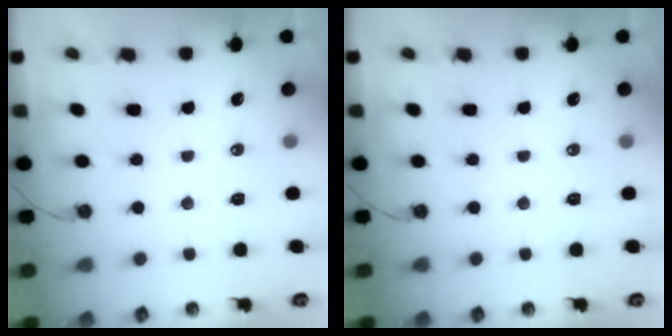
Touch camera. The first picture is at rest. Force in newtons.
{"total": 0.0}